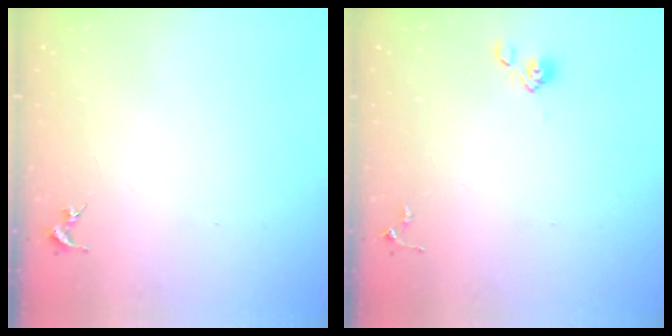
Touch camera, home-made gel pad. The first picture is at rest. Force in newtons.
{"total": 3.9, "press": 3.6, "slide": 1.5}